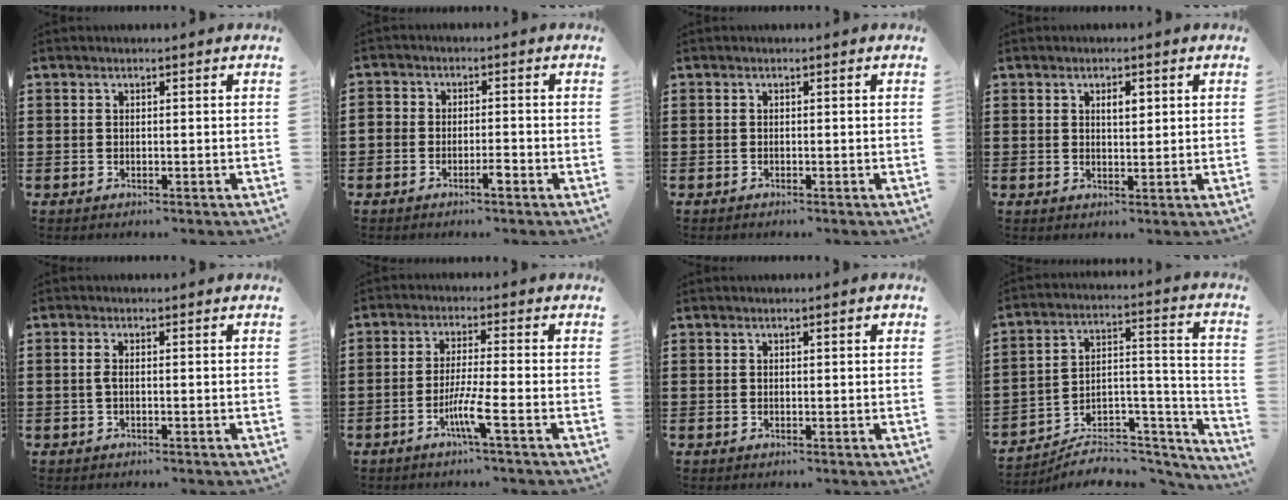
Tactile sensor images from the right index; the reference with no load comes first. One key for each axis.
{"total": 2.4, "fx": -1.8, "fy": 1.0, "fz": 1.2, "tx": -0.023, "ty": 0.008, "tz": -0.036}
{"total": 0.0}
{"total": 2.2, "fx": 0.8, "fy": 0.8, "fz": 1.8, "tx": -0.030, "ty": 0.003, "tz": 0.010}
{"total": 1.2, "fx": -0.3, "fy": 0.2, "fz": 1.2, "tx": -0.024, "ty": -0.001, "tz": -0.005}
{"total": 5.5, "fx": -2.7, "fy": -0.2, "fz": 4.7, "tx": -0.092, "ty": -0.012, "tz": -0.052}
{"total": 0.6, "fx": 0.3, "fy": 0.1, "fz": 0.5, "tx": -0.009, "ty": 0.002, "tz": 0.006}
{"total": 6.6, "fx": -5.7, "fy": 2.6, "fz": 2.2, "tx": -0.030, "ty": 0.013, "tz": -0.105}